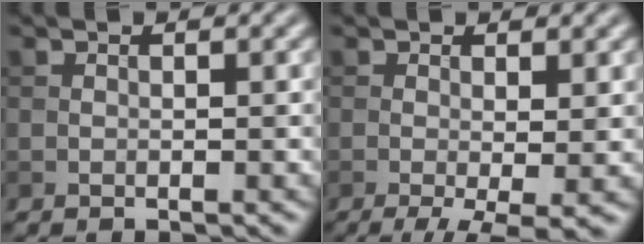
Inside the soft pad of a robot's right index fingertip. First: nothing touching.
{"total": 4.1, "force": [-1.1, 1.0, 3.8], "torque": [-0.064, -0.015, -0.019]}